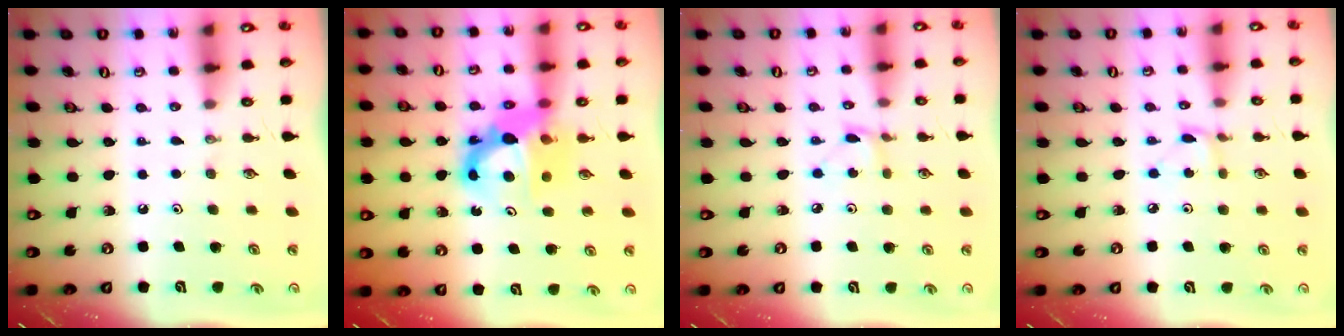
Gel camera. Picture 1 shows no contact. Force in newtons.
{"total": 12.4, "press": 12.3, "slide": 1.1}
{"total": 2.4, "press": 2.4, "slide": 0.3}
{"total": 2.0, "press": 2.0, "slide": 0.2}